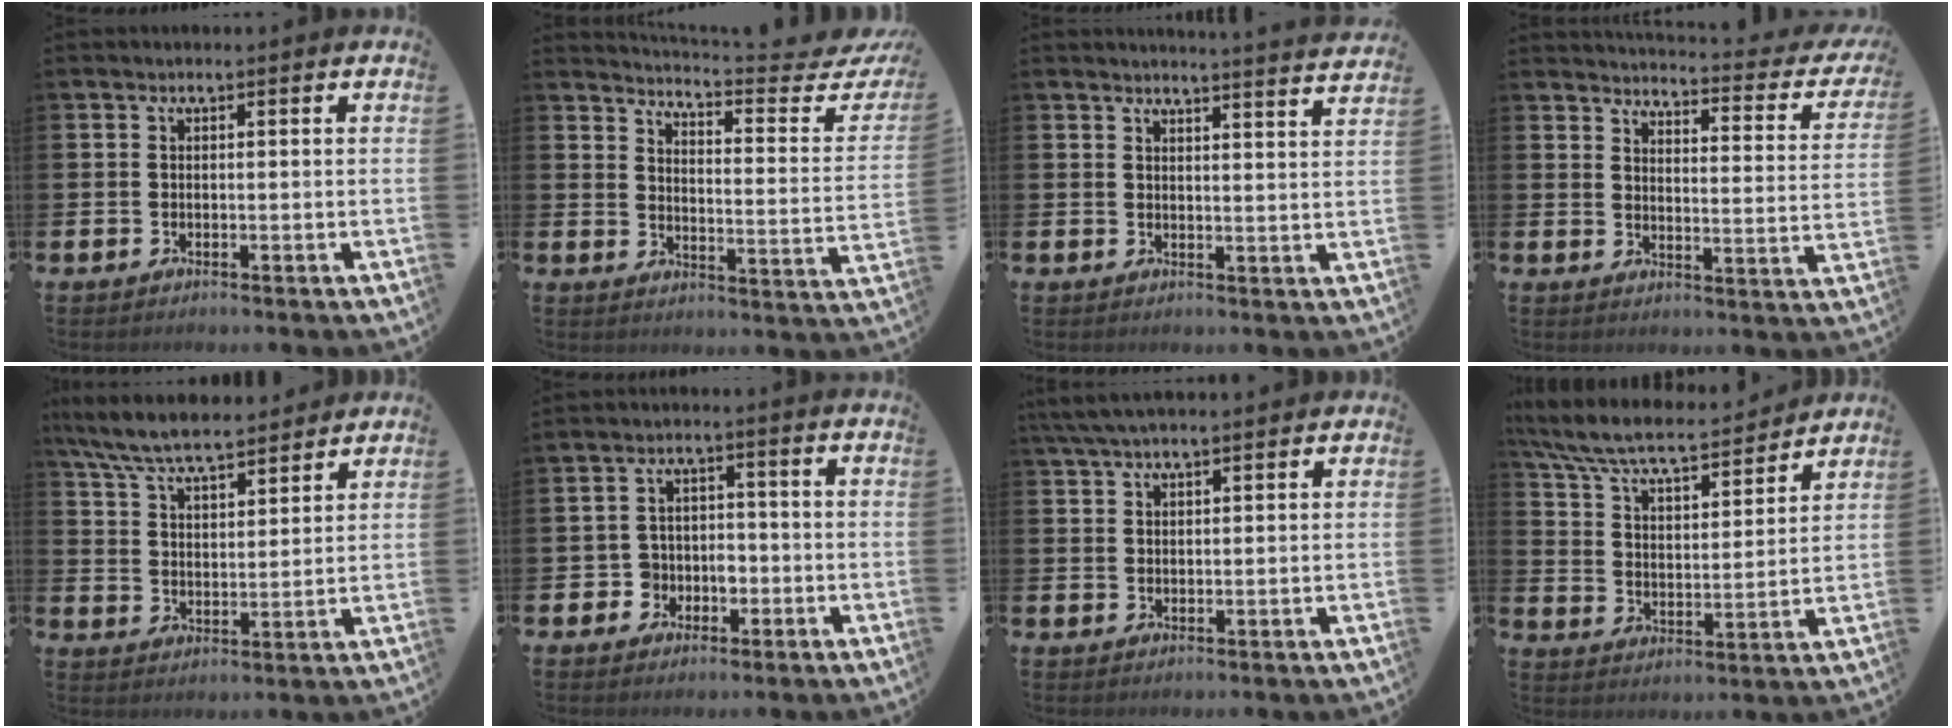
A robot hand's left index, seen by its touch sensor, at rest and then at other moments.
{"total": 4.3, "force": [3.9, -0.3, 1.8], "torque": [-0.039, -0.044, 0.053]}
{"total": 3.5, "force": [3.4, -0.7, 0.0], "torque": [0.014, -0.034, 0.056]}
{"total": 3.0, "force": [2.8, 0.4, 0.8], "torque": [-0.018, -0.039, 0.036]}
{"total": 7.5, "force": [7.1, 0.9, 2.3], "torque": [-0.072, -0.040, 0.126]}
{"total": 3.5, "force": [-1.3, 3.2, 0.6], "torque": [-0.021, 0.004, -0.033]}
{"total": 4.4, "force": [3.8, 0.7, 2.0], "torque": [-0.044, -0.007, 0.070]}
{"total": 7.8, "force": [7.1, 1.6, 2.7], "torque": [-0.089, -0.052, 0.119]}